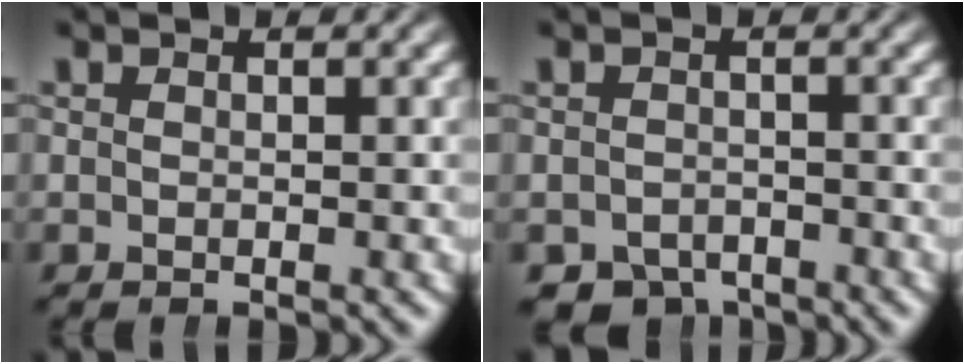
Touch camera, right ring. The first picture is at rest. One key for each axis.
{"total": 5.2, "fx": -4.4, "fy": 2.7, "fz": 0.9, "tx": -0.010, "ty": -0.024, "tz": -0.066}